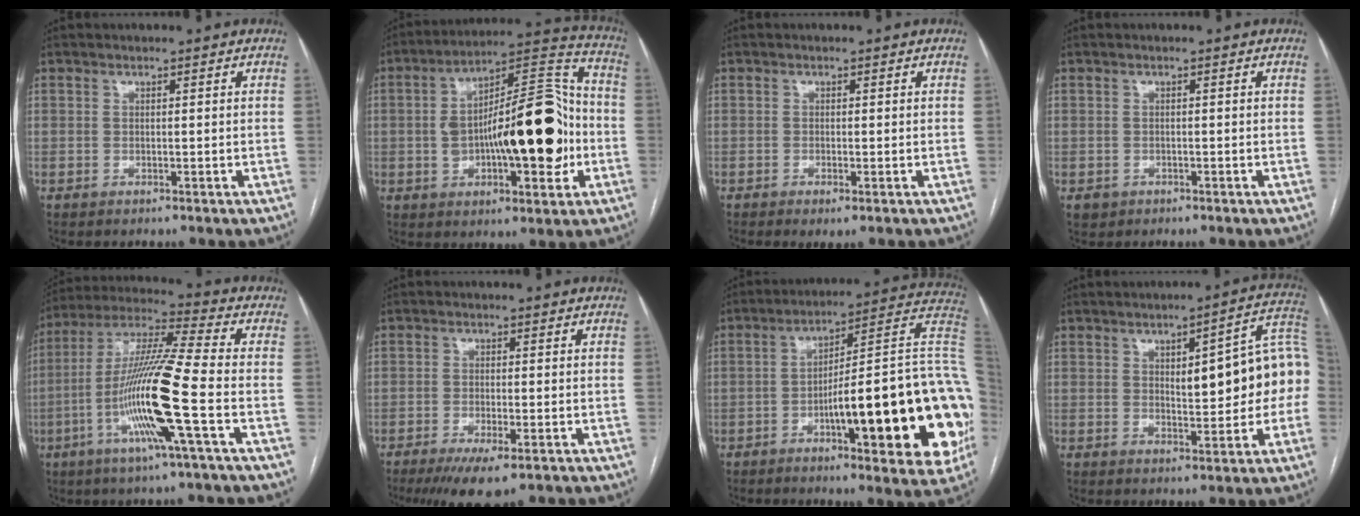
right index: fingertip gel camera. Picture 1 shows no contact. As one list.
[{"total": 21.6, "force": [-2.1, 6.6, 20.4], "torque": [-0.331, 0.033, -0.023]}, {"total": 1.6, "force": [-0.9, 0.3, 1.4], "torque": [-0.020, -0.004, -0.011]}, {"total": 1.4, "force": [-0.7, 1.1, 0.2], "torque": [-0.006, 0.001, -0.005]}, {"total": 16.3, "force": [-4.8, -0.9, 15.5], "torque": [-0.308, -0.010, -0.099]}, {"total": 7.6, "force": [-5.1, 1.6, 5.4], "torque": [-0.083, -0.018, -0.078]}, {"total": 26.6, "force": [-5.7, 4.1, 25.6], "torque": [-0.260, 0.018, -0.072]}, {"total": 13.2, "force": [0.8, 3.5, 12.7], "torque": [-0.163, 0.036, 0.015]}]